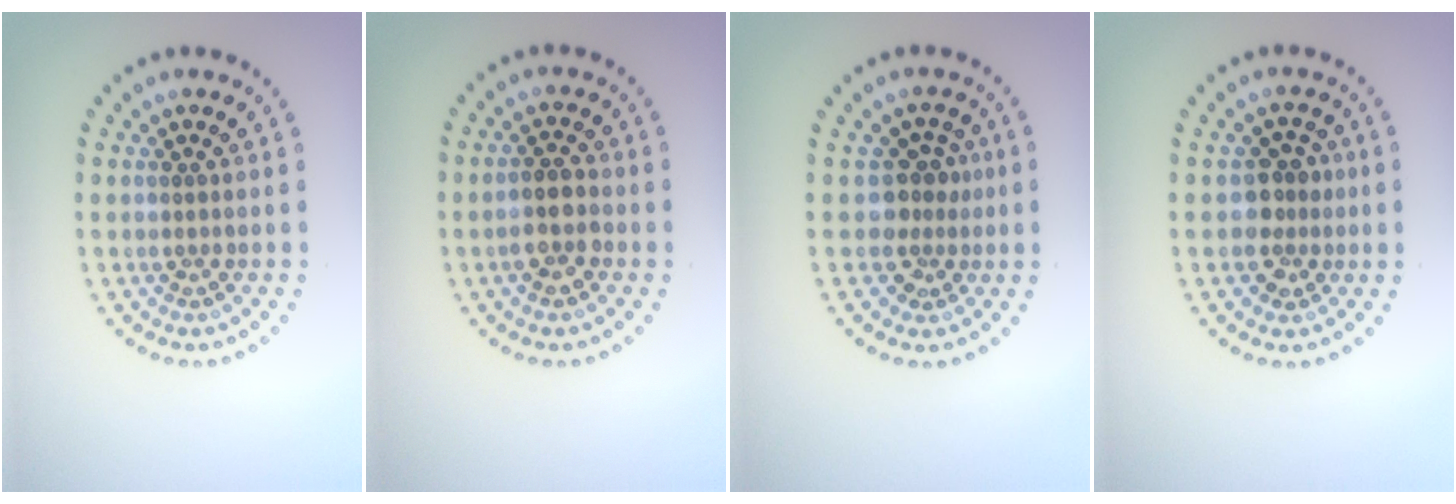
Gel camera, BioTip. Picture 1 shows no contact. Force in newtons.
{"total": 2.6, "press": 2.4, "slide": 1.0}
{"total": 2.7, "press": 2.0, "slide": 1.8}
{"total": 2.6, "press": 2.4, "slide": 1.1}